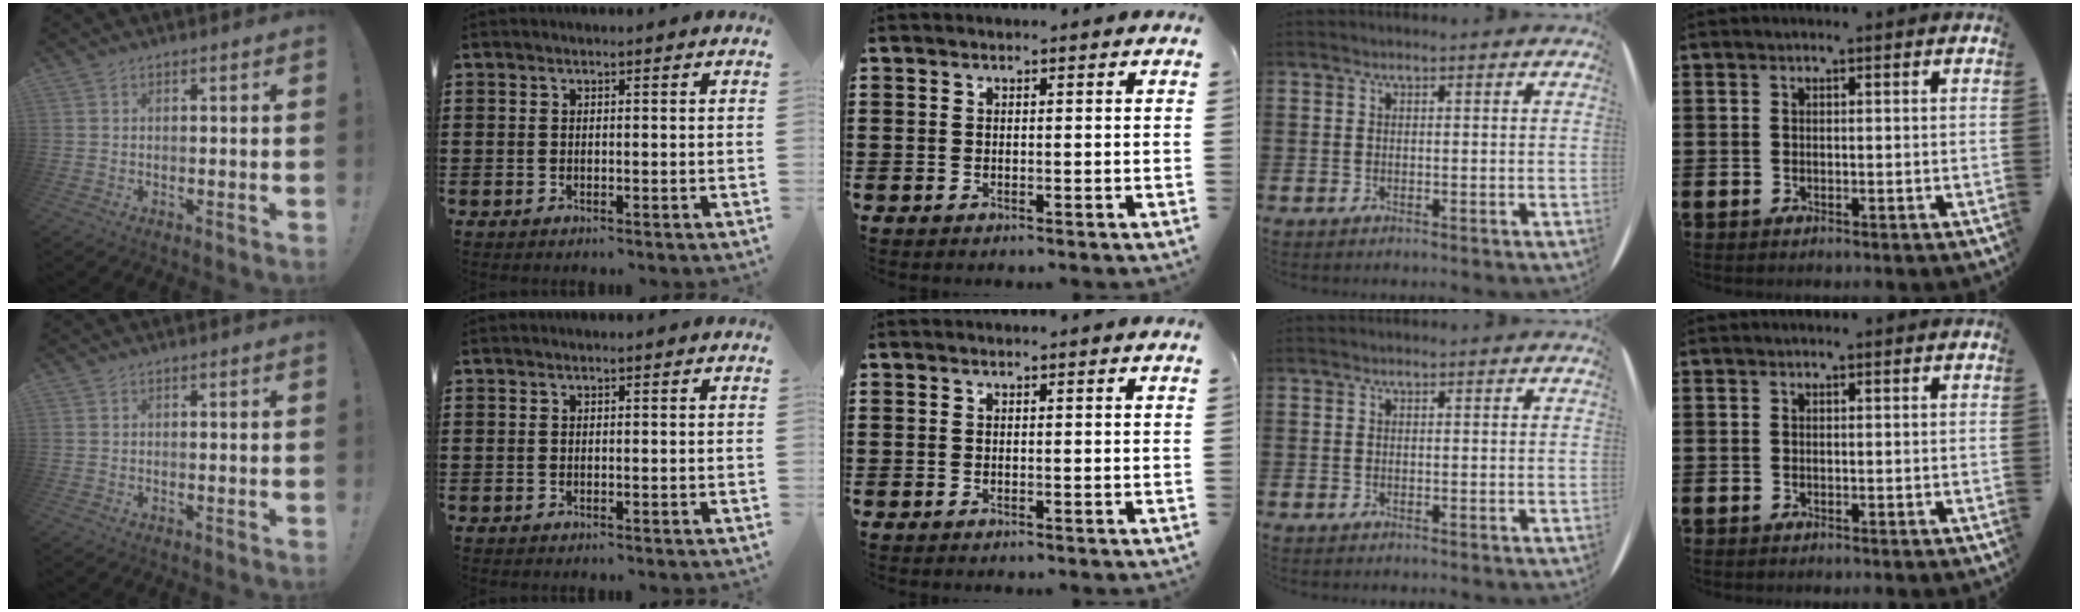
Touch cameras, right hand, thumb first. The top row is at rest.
{}